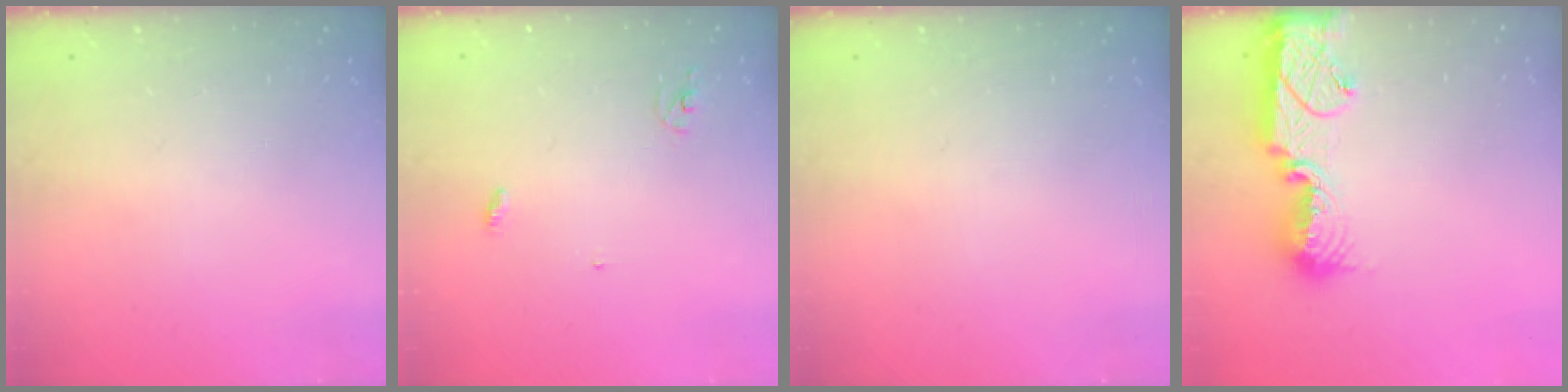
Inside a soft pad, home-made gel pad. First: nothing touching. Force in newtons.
{"total": 2.8, "press": 2.8, "slide": 0.2}
{"total": 0.0}
{"total": 13.4, "press": 13.2, "slide": 2.3}